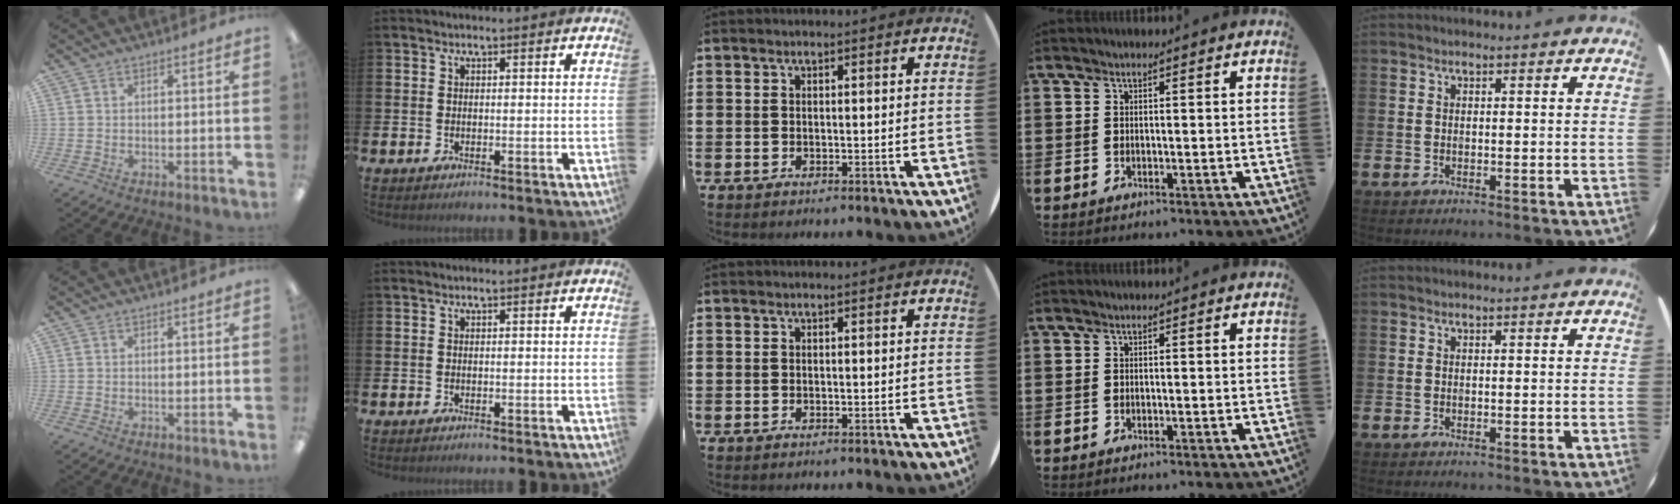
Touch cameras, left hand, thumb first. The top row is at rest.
{}